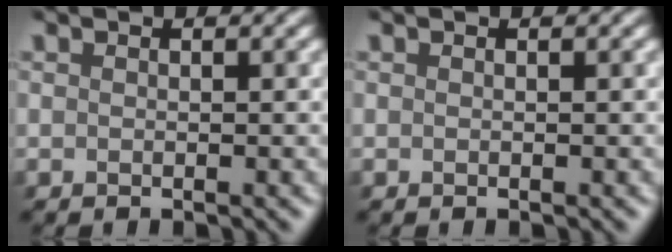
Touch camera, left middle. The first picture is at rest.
{"total": 0.0}